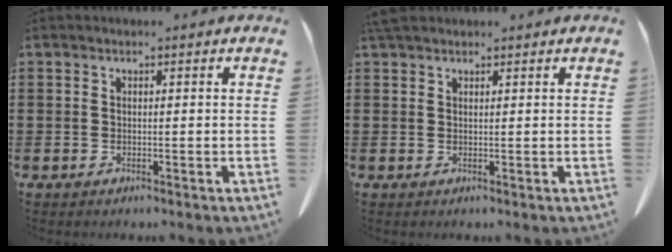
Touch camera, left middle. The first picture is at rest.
{"total": 1.9, "force": [1.6, 0.6, 0.8], "torque": [-0.021, 0.003, 0.032]}